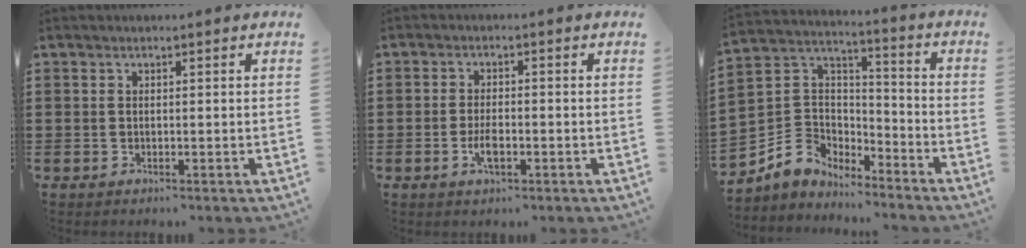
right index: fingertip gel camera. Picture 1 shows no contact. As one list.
[{"total": 3.3, "force": [-1.2, 1.2, 2.8], "torque": [-0.064, -0.003, -0.024]}, {"total": 6.2, "force": [-3.7, 4.9, 0.4], "torque": [-0.048, 0.008, -0.079]}]